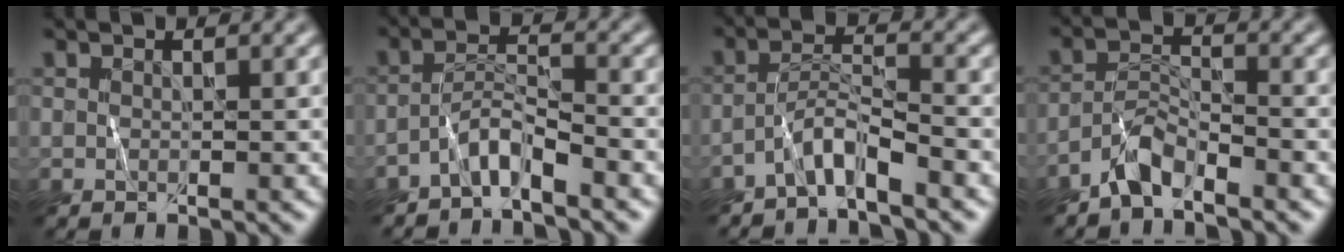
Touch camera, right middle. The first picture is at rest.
{"total": 2.9, "force": [-2.4, 0.3, 1.5], "torque": [-0.024, 0.013, -0.053]}
{"total": 3.1, "force": [-2.6, 0.2, 1.7], "torque": [-0.028, 0.013, -0.057]}
{"total": 2.9, "force": [-2.6, 0.6, 1.1], "torque": [-0.021, 0.015, -0.055]}